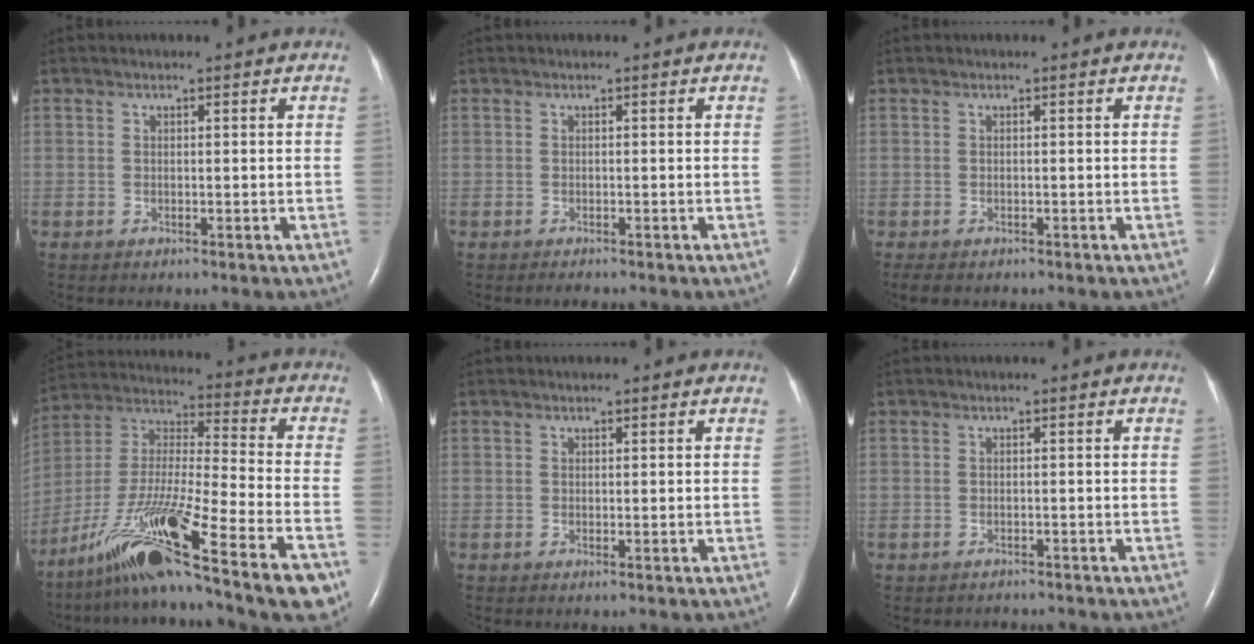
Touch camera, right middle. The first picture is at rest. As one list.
[{"total": 0.8, "force": [-0.7, 0.1, 0.3], "torque": [-0.006, -0.003, -0.009]}, {"total": 2.5, "force": [-1.9, 1.0, 1.2], "torque": [-0.022, -0.006, -0.022]}, {"total": 25.0, "force": [-15.6, 1.0, 19.4], "torque": [-0.329, -0.034, -0.274]}, {"total": 0.0}, {"total": 1.6, "force": [-1.5, 0.6, -0.2], "torque": [0.000, -0.002, -0.022]}]